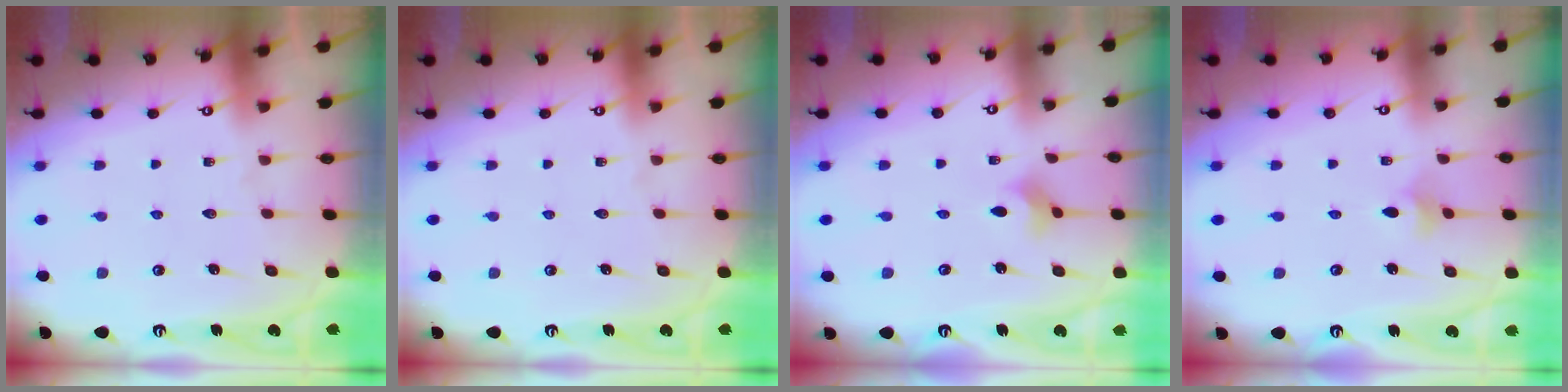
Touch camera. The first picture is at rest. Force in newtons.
{"total": 0.0}
{"total": 2.3, "press": 2.3, "slide": 0.5}
{"total": 2.9, "press": 2.9, "slide": 0.6}